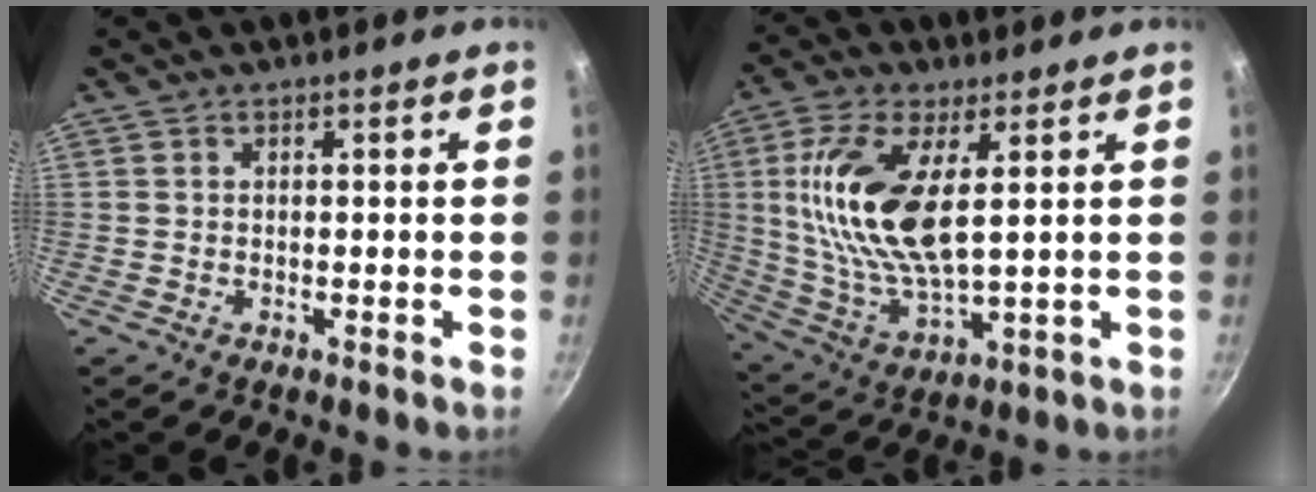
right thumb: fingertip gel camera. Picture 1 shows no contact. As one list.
[{"total": 16.9, "force": [3.8, 7.2, 14.8], "torque": [-0.298, -0.015, 0.079]}]